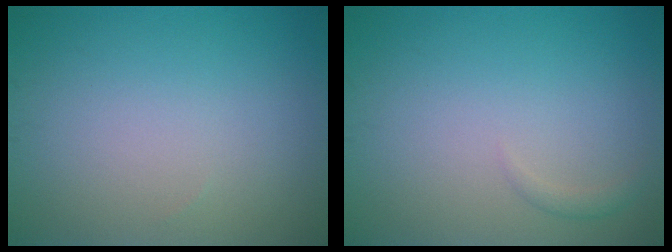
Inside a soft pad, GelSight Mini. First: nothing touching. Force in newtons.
{"total": 0.8, "press": 0.8, "slide": 0.0}